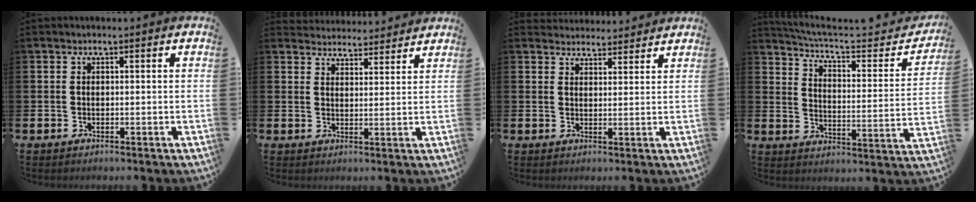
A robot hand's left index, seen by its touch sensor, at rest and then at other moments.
{"total": 4.0, "force": [3.9, 0.8, -0.3], "torque": [-0.003, -0.026, 0.072]}
{"total": 3.4, "force": [3.3, 0.9, -0.3], "torque": [0.009, -0.019, 0.059]}
{"total": 5.2, "force": [4.7, 0.8, 2.0], "torque": [-0.056, -0.045, 0.071]}